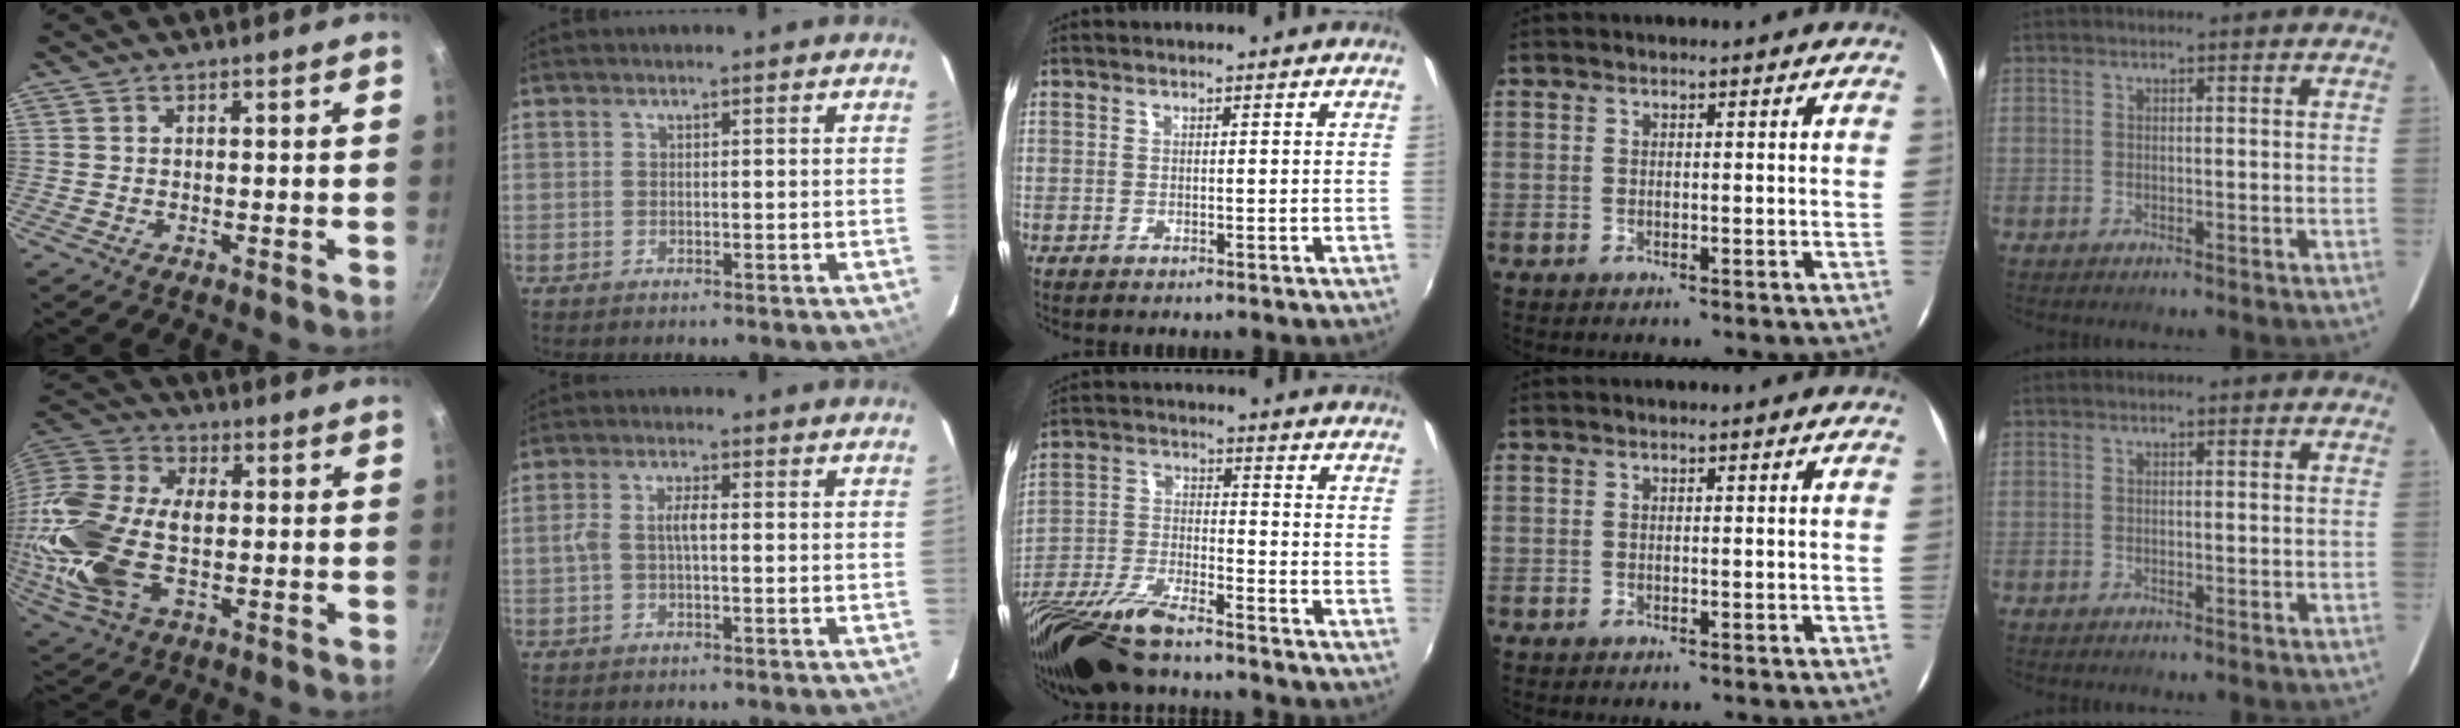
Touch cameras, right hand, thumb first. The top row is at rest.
{"thumb": {"total": 21.7, "force": [-1.4, 12.8, 17.4], "torque": [-0.367, 0.018, -0.032]}, "index": {"total": 3.7, "force": [-0.2, 1.3, 3.4], "torque": [-0.069, 0.008, -0.004]}, "middle": {"total": 16.0, "force": [-13.2, 2.9, 8.6], "torque": [-0.181, -0.038, -0.245]}}